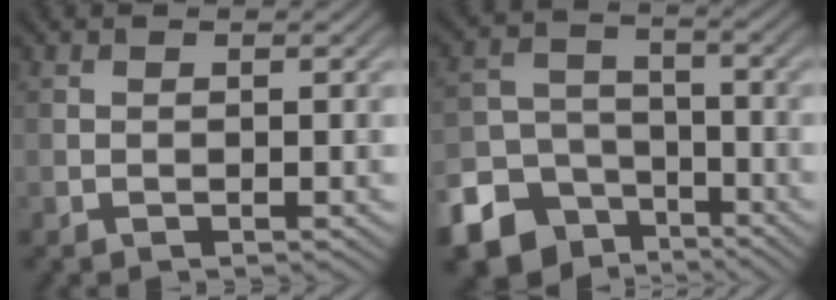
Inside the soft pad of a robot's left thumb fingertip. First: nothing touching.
{"total": 11.8, "force": [-7.3, 8.5, 3.8], "torque": [-0.105, -0.041, -0.124]}